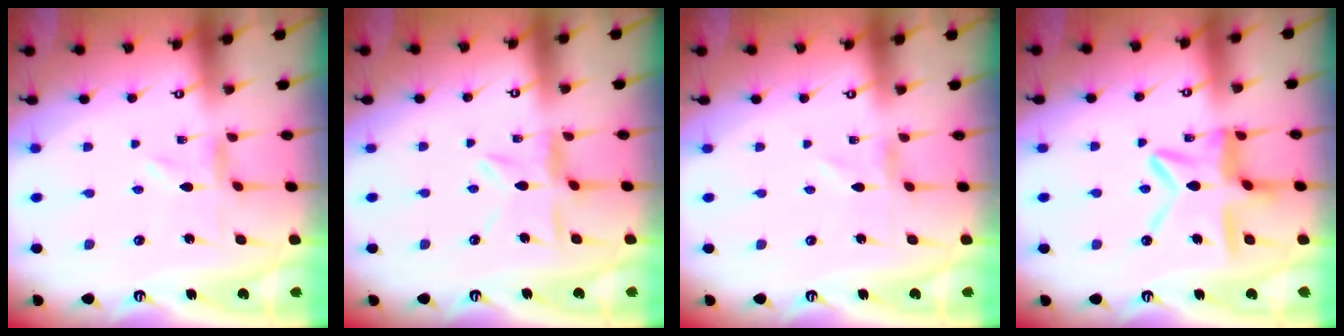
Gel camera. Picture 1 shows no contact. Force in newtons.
{"total": 6.9, "press": 6.9, "slide": 0.7}
{"total": 1.2, "press": 1.2, "slide": 0.2}
{"total": 13.6, "press": 13.5, "slide": 1.3}